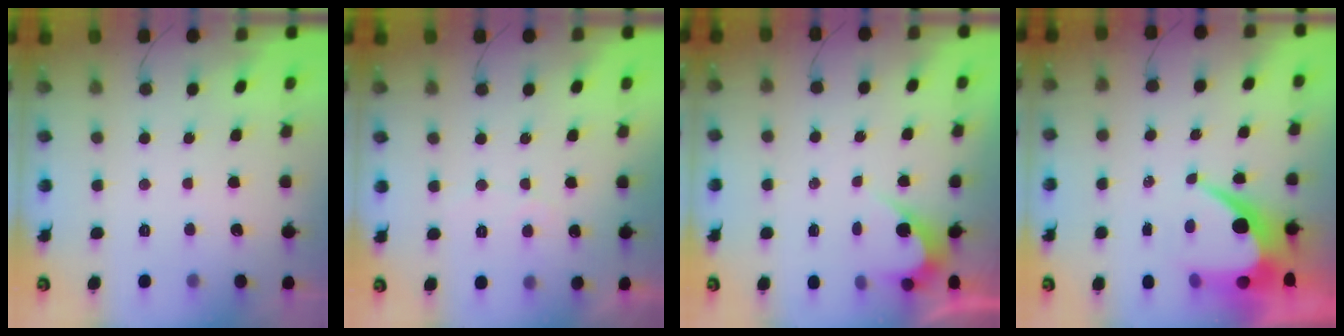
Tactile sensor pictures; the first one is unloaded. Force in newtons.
{"total": 3.3, "press": 3.3, "slide": 0.2}
{"total": 2.4, "press": 2.4, "slide": 0.1}
{"total": 10.2, "press": 10.1, "slide": 0.9}